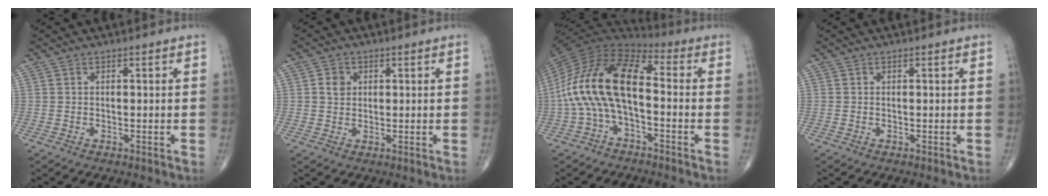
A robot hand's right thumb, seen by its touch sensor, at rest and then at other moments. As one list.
[{"total": 2.8, "force": [0.7, 2.4, 1.3], "torque": [-0.011, -0.001, 0.010]}, {"total": 17.4, "force": [-1.8, 8.5, 15.0], "torque": [-0.287, 0.051, -0.044]}, {"total": 0.0}]